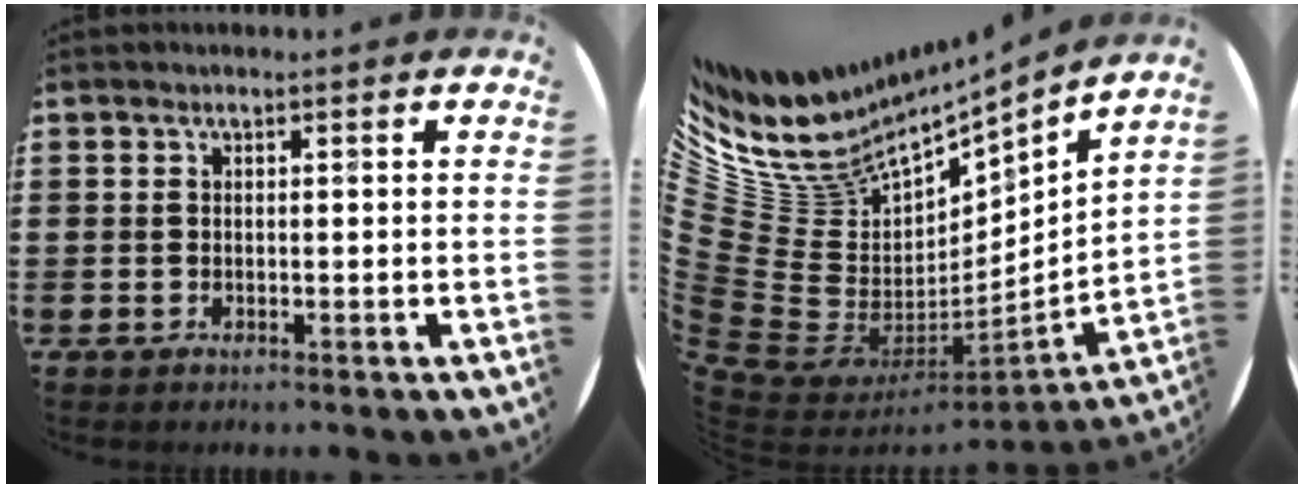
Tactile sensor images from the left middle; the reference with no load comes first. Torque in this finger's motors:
{"motor_torque": [0.14, -2.00, 0.28, 0.07]}